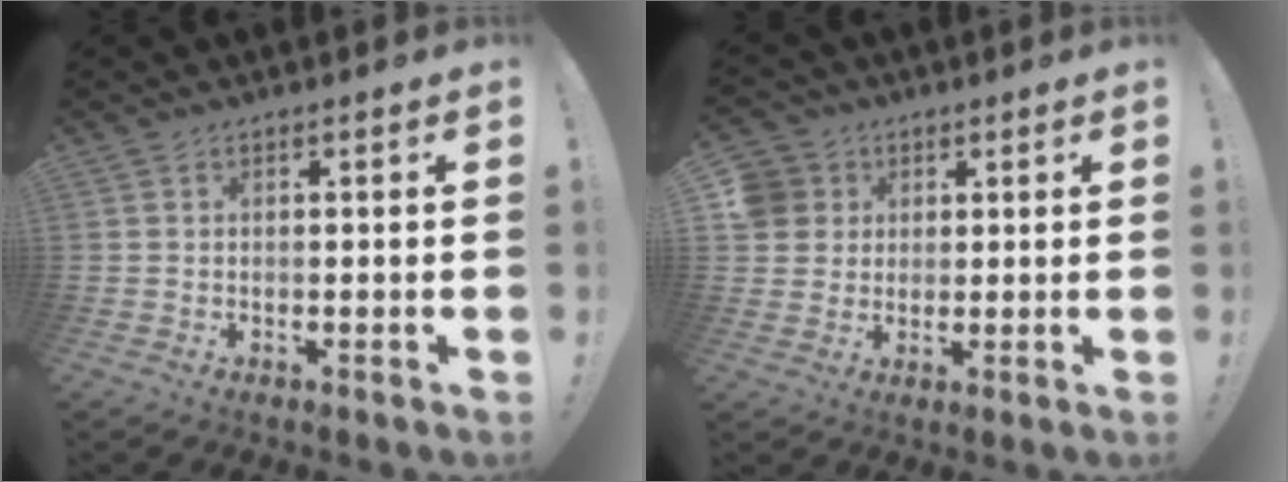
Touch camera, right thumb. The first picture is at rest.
{"total": 7.5, "force": [2.0, 7.0, 1.7], "torque": [-0.034, -0.005, 0.043]}